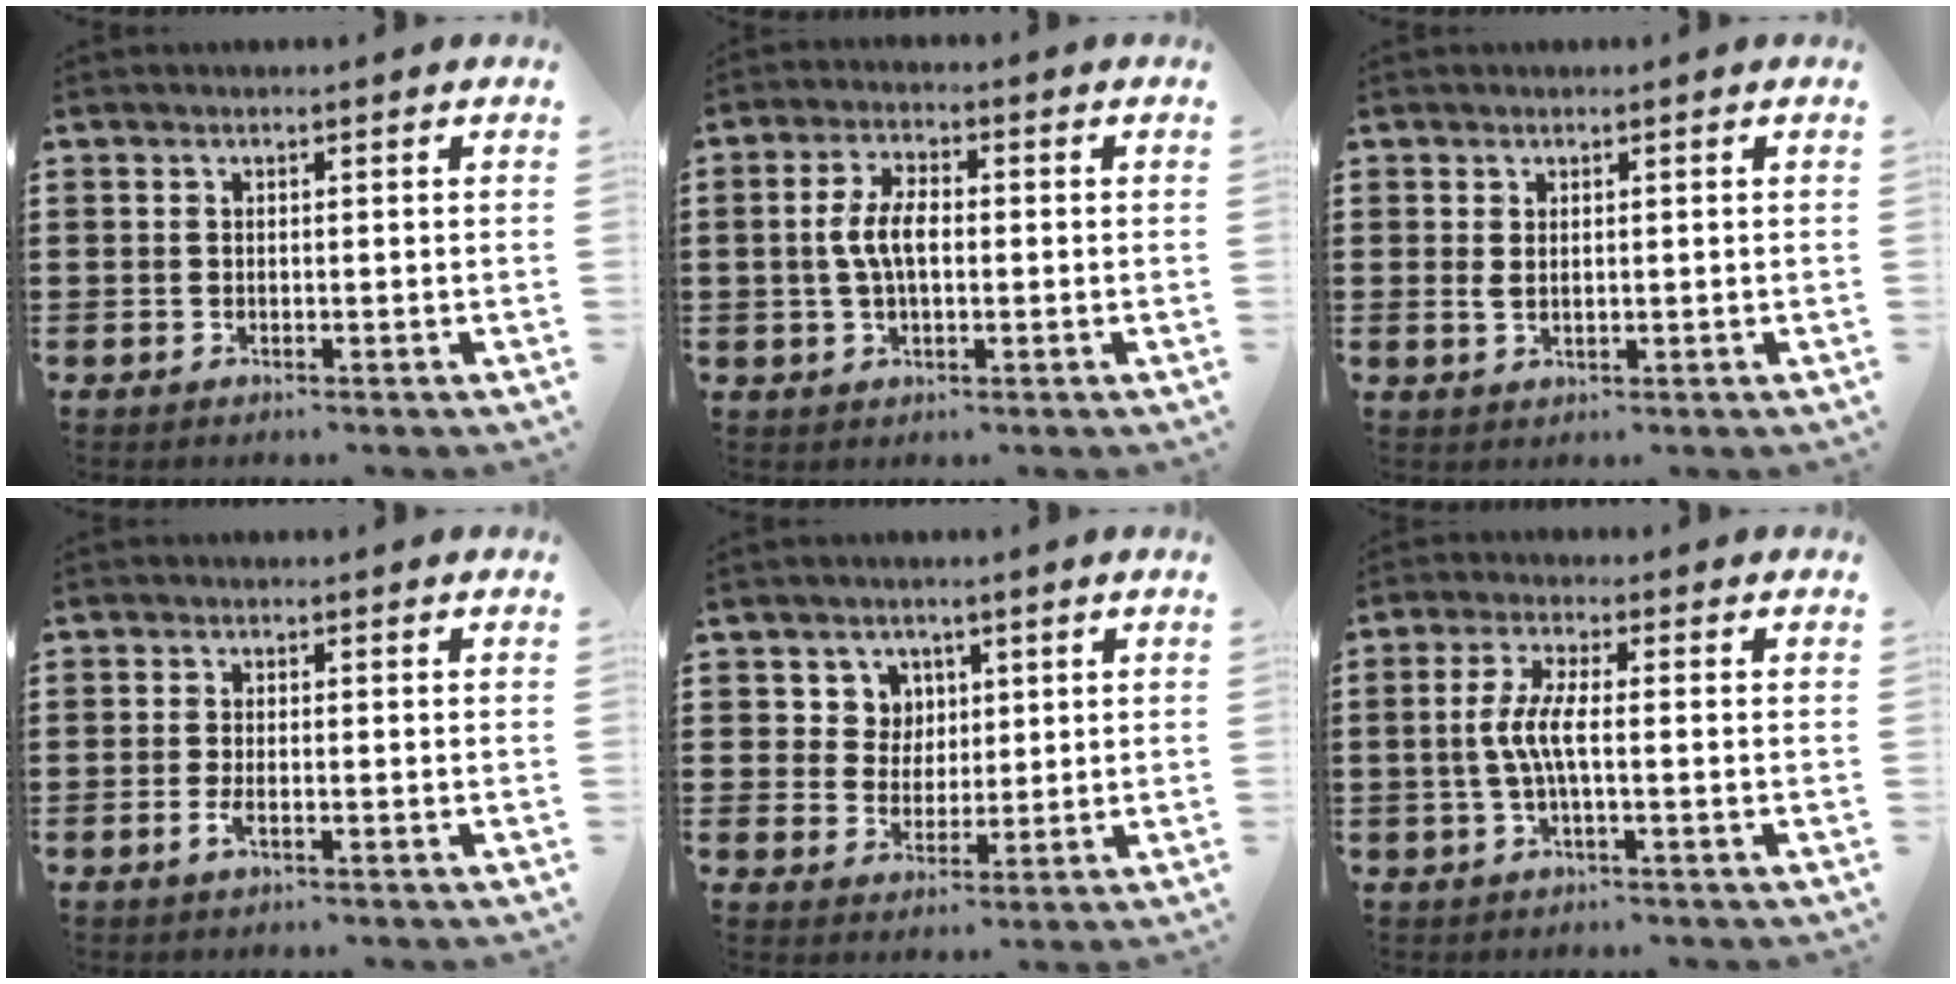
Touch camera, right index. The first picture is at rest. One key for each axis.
{"total": 5.9, "fx": -0.1, "fy": 2.7, "fz": 5.2, "tx": -0.120, "ty": 0.001, "tz": -0.009}
{"total": 1.4, "fx": 0.6, "fy": 0.7, "fz": 1.1, "tx": -0.023, "ty": 0.005, "tz": 0.010}
{"total": 2.0, "fx": -0.7, "fy": 0.5, "fz": 1.8, "tx": -0.046, "ty": -0.007, "tz": -0.016}
{"total": 4.7, "fx": 2.1, "fy": 4.2, "fz": 0.7, "tx": -0.029, "ty": 0.012, "tz": 0.037}
{"total": 5.1, "fx": -0.6, "fy": 1.0, "fz": 5.0, "tx": -0.120, "ty": -0.009, "tz": -0.023}